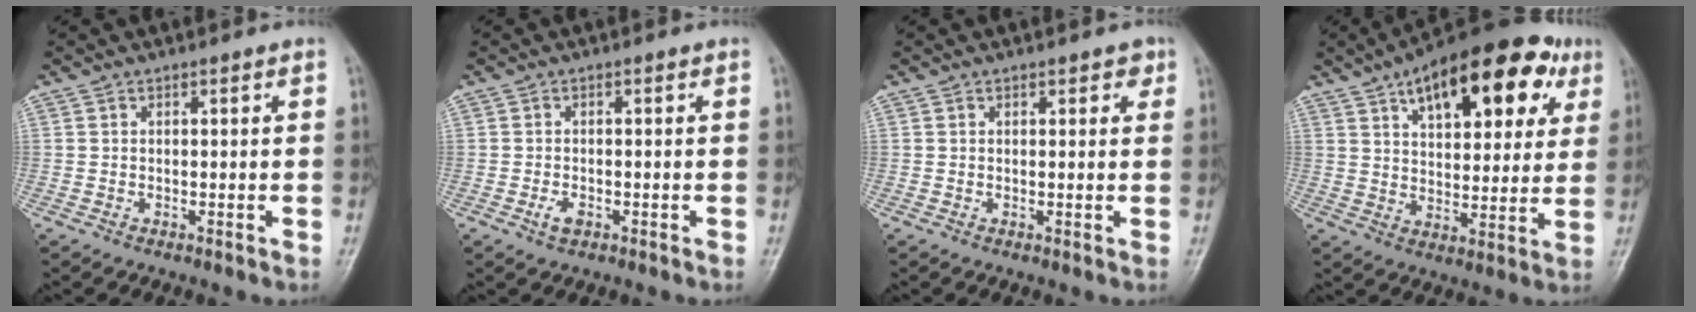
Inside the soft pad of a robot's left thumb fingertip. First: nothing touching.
{"total": 1.9, "force": [-0.8, 1.1, 1.3], "torque": [-0.025, 0.000, -0.015]}
{"total": 1.9, "force": [1.1, 1.0, 1.0], "torque": [0.004, -0.002, 0.010]}
{"total": 22.0, "force": [10.3, 10.5, 16.4], "torque": [-0.202, -0.004, 0.151]}